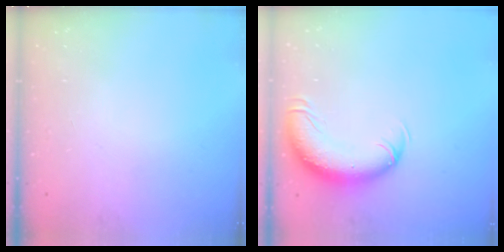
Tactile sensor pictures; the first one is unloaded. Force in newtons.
{"total": 10.6, "press": 10.3, "slide": 2.5}